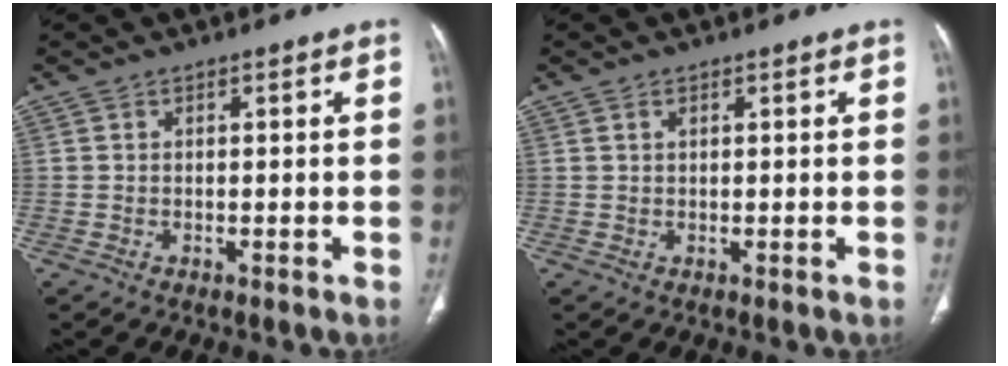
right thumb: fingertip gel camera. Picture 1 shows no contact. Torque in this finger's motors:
{"motor_torque": [-0.40, 0.38, -0.37, 0.14, 0.04]}